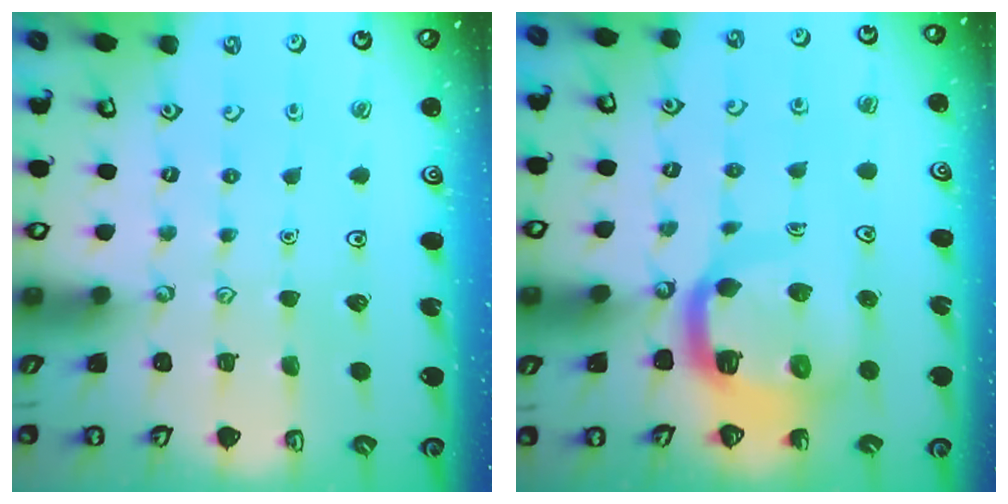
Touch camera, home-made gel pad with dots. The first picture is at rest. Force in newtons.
{"total": 12.0, "press": 11.9, "slide": 1.3}